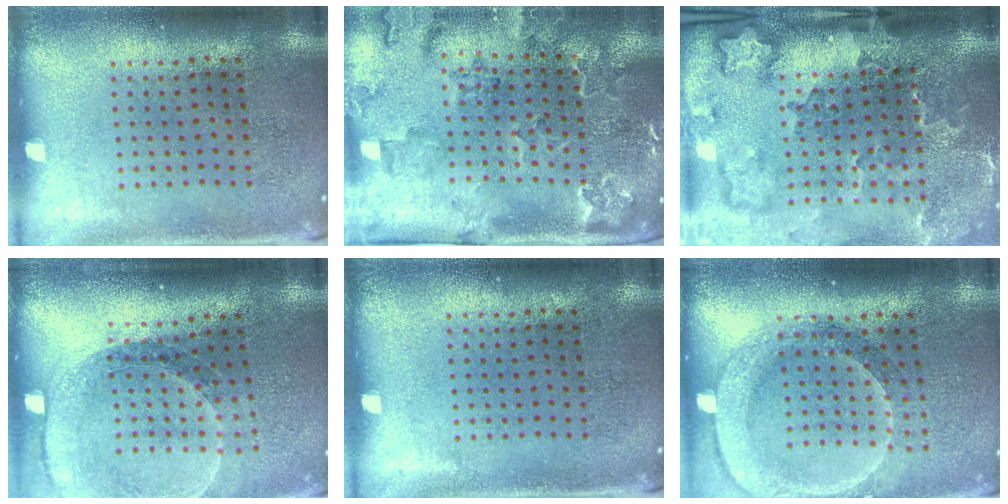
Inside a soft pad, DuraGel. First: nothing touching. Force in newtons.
{"total": 2.3, "press": 2.3, "slide": 0.4}
{"total": 3.5, "press": 2.4, "slide": 2.5}
{"total": 1.7, "press": 1.7, "slide": 0.2}
{"total": 0.0}
{"total": 2.4, "press": 1.9, "slide": 1.4}